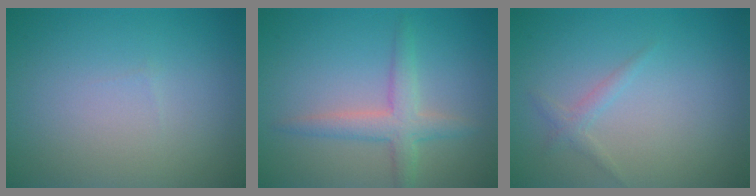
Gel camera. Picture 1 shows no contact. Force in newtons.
{"total": 3.0, "press": 3.0, "slide": 0.1}
{"total": 1.1, "press": 1.1, "slide": 0.1}